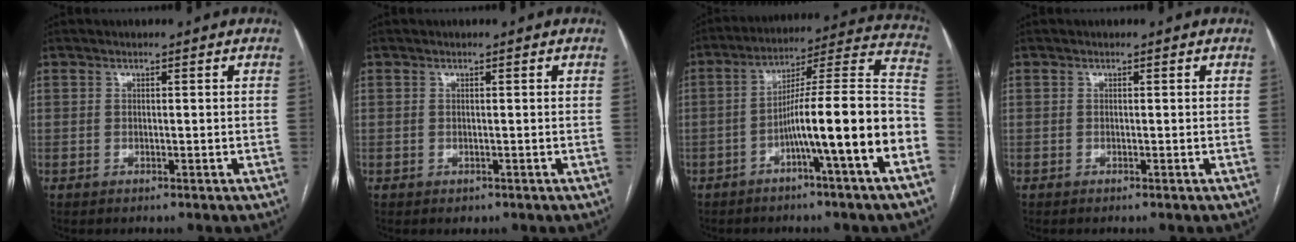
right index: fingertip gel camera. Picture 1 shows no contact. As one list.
[{"total": 0.7, "force": [-0.3, 0.6, 0.2], "torque": [-0.004, 0.003, 0.001]}, {"total": 16.7, "force": [-5.8, -0.7, 15.6], "torque": [-0.222, 0.026, -0.093]}, {"total": 0.0}]